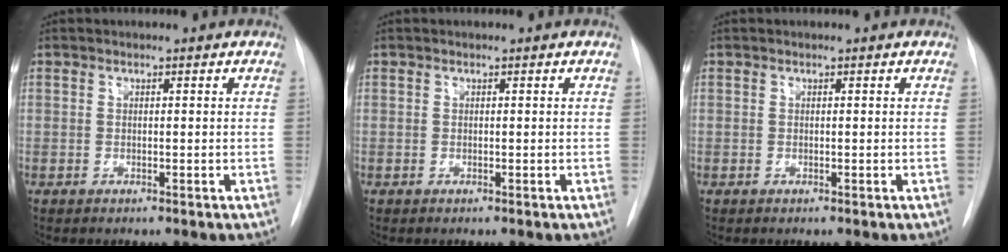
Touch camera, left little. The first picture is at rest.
{"total": 0.0}
{"total": 0.0}